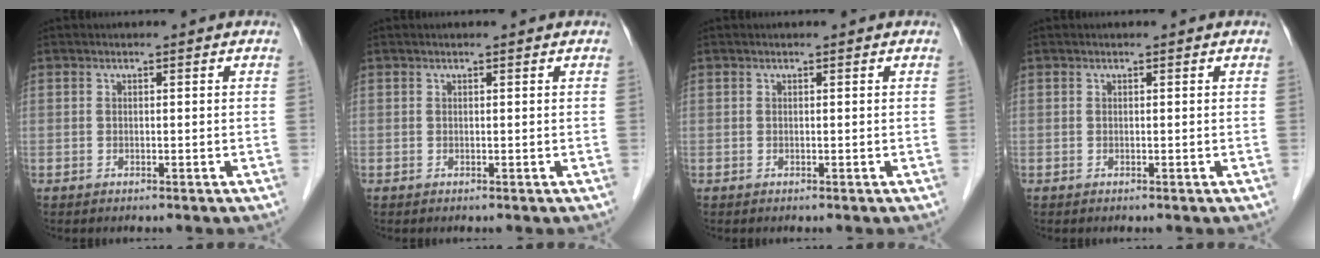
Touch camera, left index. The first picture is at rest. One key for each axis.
{"total": 0.7, "fx": 0.6, "fy": 0.0, "fz": 0.3, "tx": -0.006, "ty": 0.009, "tz": 0.010}
{"total": 0.0}
{"total": 0.0}